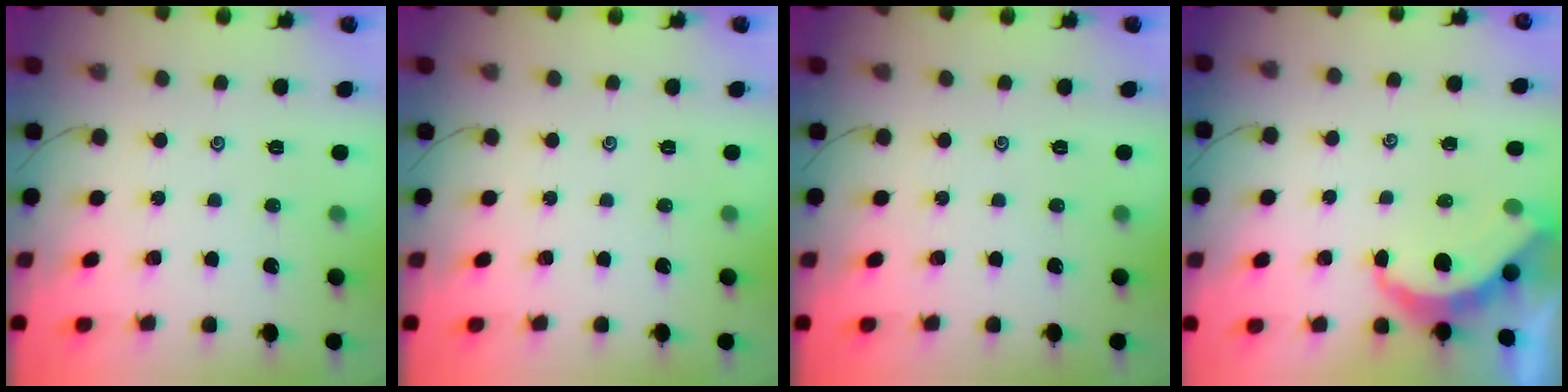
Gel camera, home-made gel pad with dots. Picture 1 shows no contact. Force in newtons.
{"total": 0.0}
{"total": 0.0}
{"total": 5.5, "press": 5.5, "slide": 0.3}